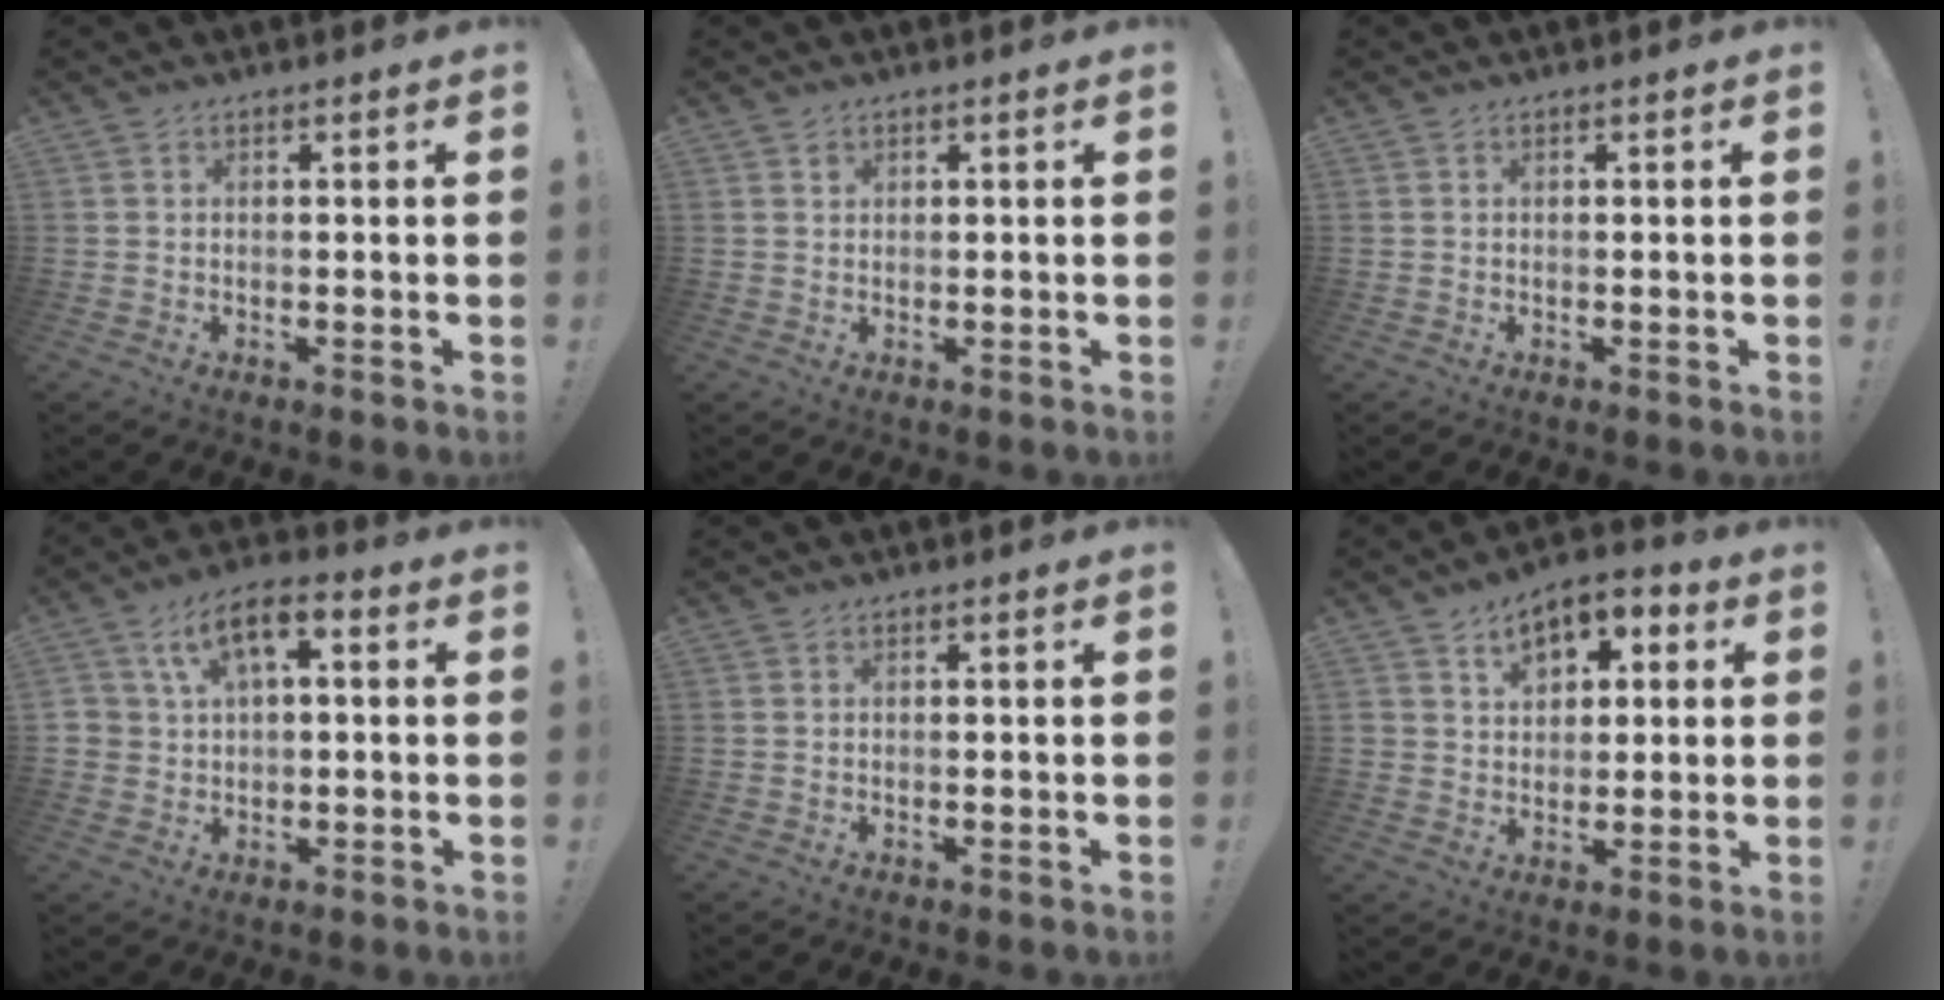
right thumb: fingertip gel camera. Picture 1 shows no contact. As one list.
[{"total": 1.0, "force": [0.6, 0.8, 0.1], "torque": [0.001, 0.000, 0.011]}, {"total": 0.0}, {"total": 9.1, "force": [2.8, 5.9, 6.4], "torque": [-0.107, 0.005, 0.054]}, {"total": 0.0}, {"total": 8.6, "force": [4.1, 6.5, 3.9], "torque": [-0.060, -0.014, 0.078]}]